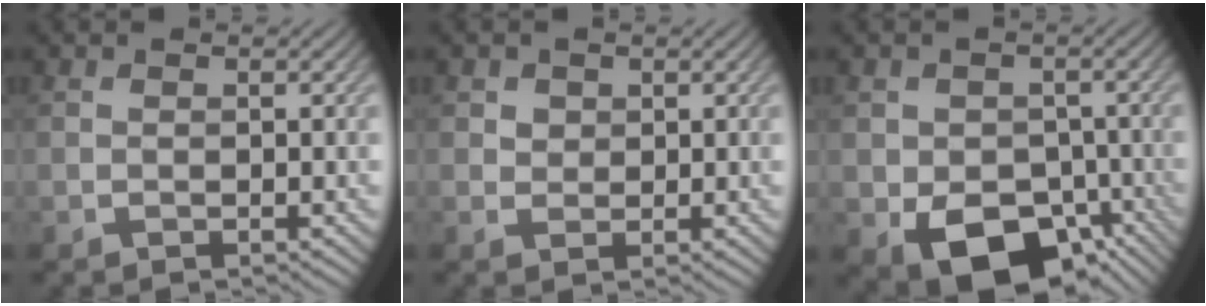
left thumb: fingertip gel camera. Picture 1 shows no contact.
{"total": 1.7, "force": [0.7, 1.4, 0.5], "torque": [-0.012, -0.003, 0.009]}
{"total": 10.2, "force": [-4.4, 7.2, 5.9], "torque": [-0.100, -0.034, -0.065]}